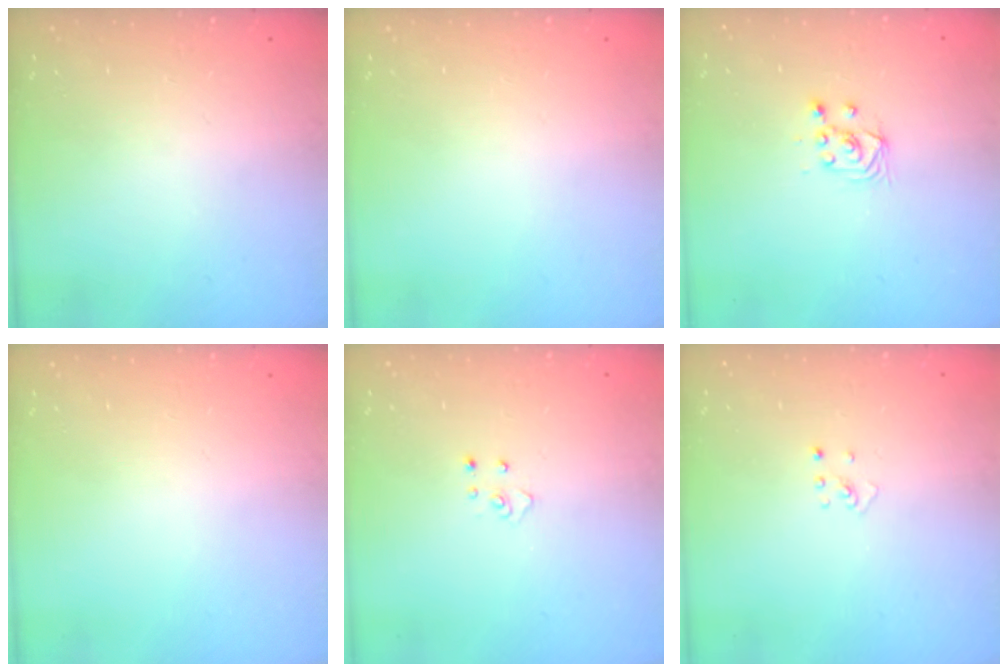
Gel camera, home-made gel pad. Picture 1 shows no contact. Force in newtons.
{"total": 0.0}
{"total": 2.9, "press": 2.7, "slide": 1.0}
{"total": 0.0}
{"total": 3.7, "press": 3.7, "slide": 0.3}
{"total": 2.0, "press": 2.0, "slide": 0.3}